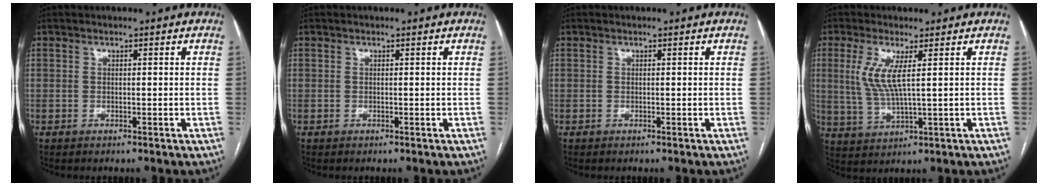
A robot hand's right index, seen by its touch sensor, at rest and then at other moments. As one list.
[{"total": 0.0}, {"total": 0.0}, {"total": 6.3, "force": [1.8, 0.7, 6.0], "torque": [-0.139, -0.003, 0.042]}]